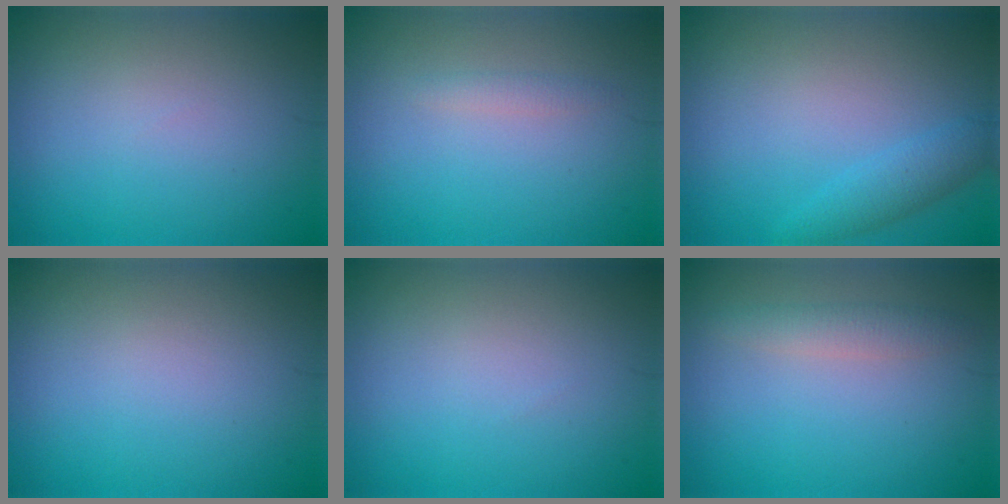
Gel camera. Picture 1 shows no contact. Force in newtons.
{"total": 0.9, "press": 0.9, "slide": 0.1}
{"total": 2.3, "press": 2.3, "slide": 0.1}
{"total": 0.0}
{"total": 0.0}
{"total": 1.9, "press": 1.9, "slide": 0.0}